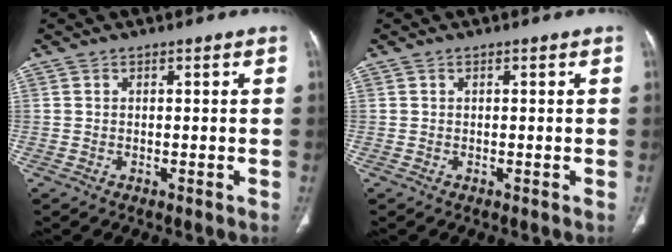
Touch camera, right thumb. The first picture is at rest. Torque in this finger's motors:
{"motor_torque": [-0.11, 0.18, -0.26, -0.06, 0.02]}